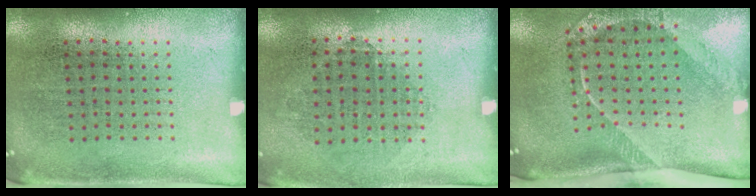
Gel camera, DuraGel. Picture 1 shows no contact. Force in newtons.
{"total": 0.8, "press": 0.8, "slide": 0.3}
{"total": 2.7, "press": 1.7, "slide": 2.0}